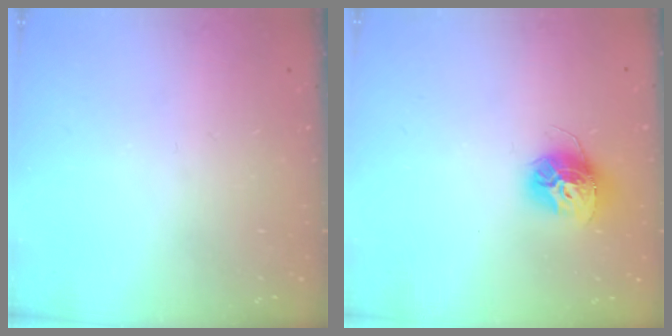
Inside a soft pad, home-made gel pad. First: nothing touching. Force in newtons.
{"total": 12.1, "press": 12.0, "slide": 1.0}